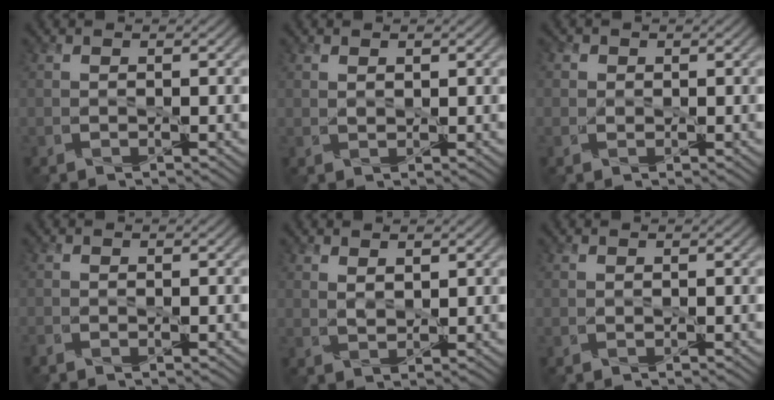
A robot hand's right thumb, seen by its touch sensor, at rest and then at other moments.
{"total": 0.8, "force": [0.6, 0.4, 0.4], "torque": [-0.012, -0.003, 0.012]}
{"total": 1.7, "force": [0.5, 1.5, 0.4], "torque": [-0.011, -0.001, 0.002]}
{"total": 1.1, "force": [-0.7, 0.4, 0.7], "torque": [-0.017, -0.003, -0.012]}
{"total": 1.8, "force": [1.3, 0.7, 1.1], "torque": [-0.026, -0.006, 0.029]}
{"total": 0.0}